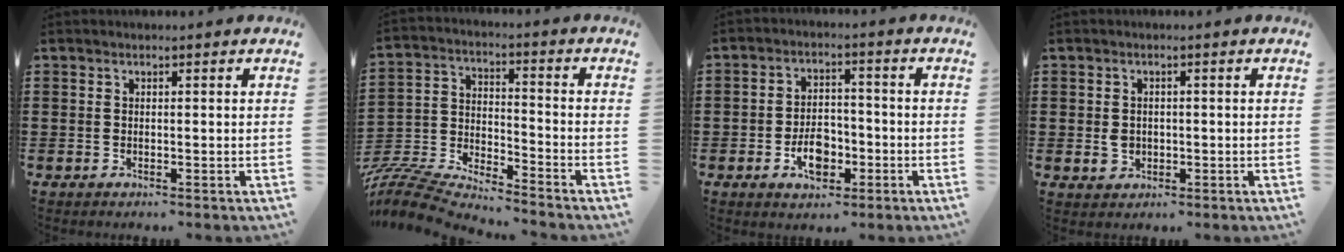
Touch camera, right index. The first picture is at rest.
{"total": 6.7, "force": [-6.6, 0.7, 0.8], "torque": [-0.044, -0.014, -0.141]}
{"total": 5.7, "force": [-2.2, 3.4, 4.0], "torque": [-0.060, -0.003, -0.041]}
{"total": 2.3, "force": [-0.2, 2.0, 1.1], "torque": [-0.028, 0.003, -0.005]}